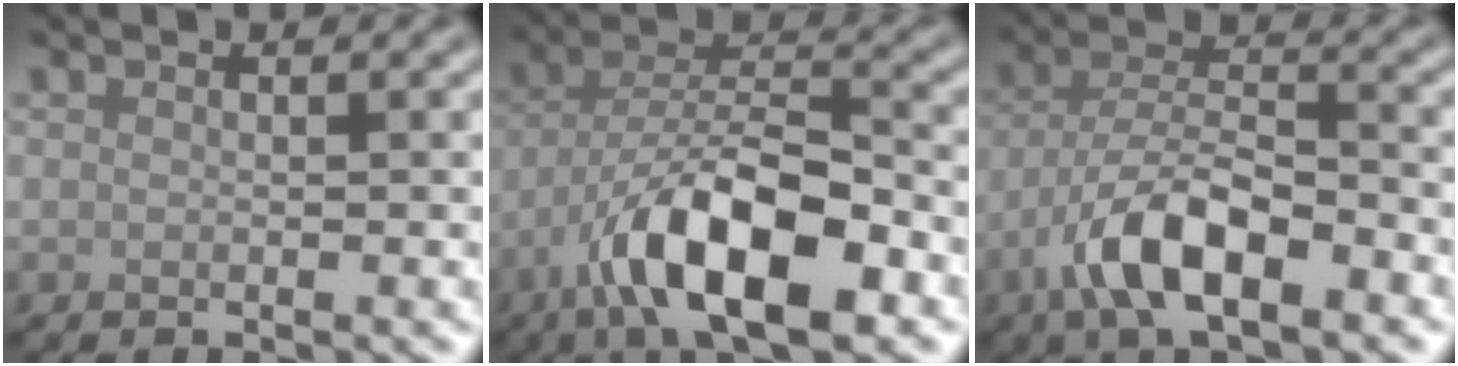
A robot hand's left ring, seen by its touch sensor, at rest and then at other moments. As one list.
[{"total": 10.4, "force": [-5.4, 3.4, 8.2], "torque": [-0.138, 0.017, -0.102]}, {"total": 7.5, "force": [-4.1, 2.6, 5.7], "torque": [-0.107, 0.009, -0.081]}]